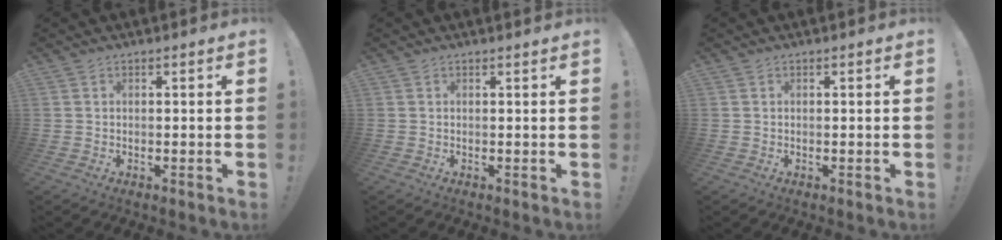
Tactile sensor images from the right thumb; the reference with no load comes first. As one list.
[{"total": 0.6, "force": [0.6, 0.0, 0.1], "torque": [0.012, -0.005, 0.007]}, {"total": 0.0}]